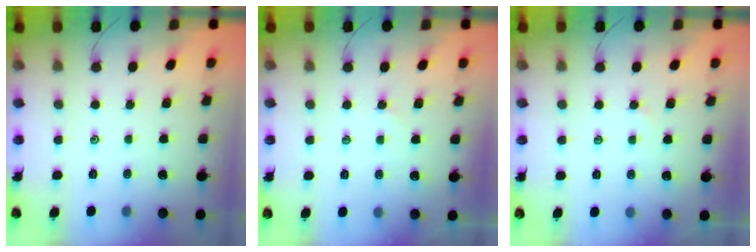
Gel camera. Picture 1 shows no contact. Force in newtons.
{"total": 3.0, "press": 2.9, "slide": 0.3}
{"total": 3.0, "press": 2.9, "slide": 0.3}